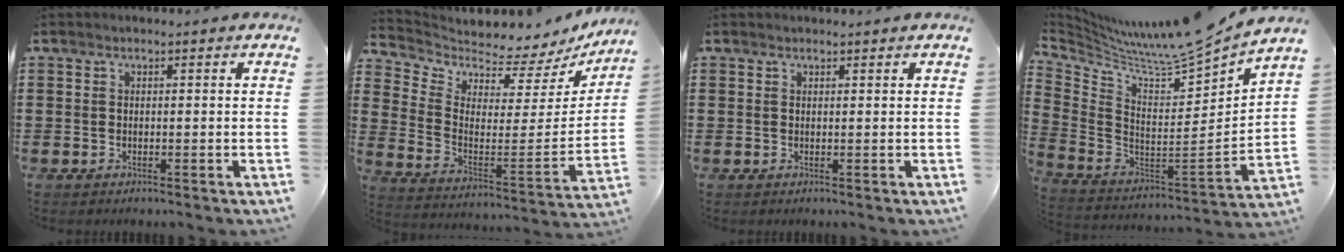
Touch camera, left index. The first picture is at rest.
{"total": 3.0, "force": [2.9, 0.8, -0.2], "torque": [-0.026, -0.052, 0.043]}
{"total": 0.6, "force": [0.6, 0.1, 0.1], "torque": [-0.004, 0.000, 0.012]}
{"total": 7.6, "force": [7.1, -0.3, 2.7], "torque": [-0.080, -0.070, 0.108]}